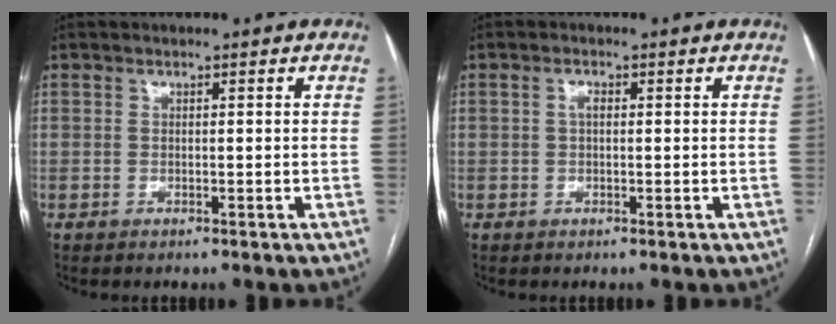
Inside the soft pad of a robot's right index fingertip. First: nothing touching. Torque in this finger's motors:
{"motor_torque": [0.17, 0.08, 0.18, 0.04]}